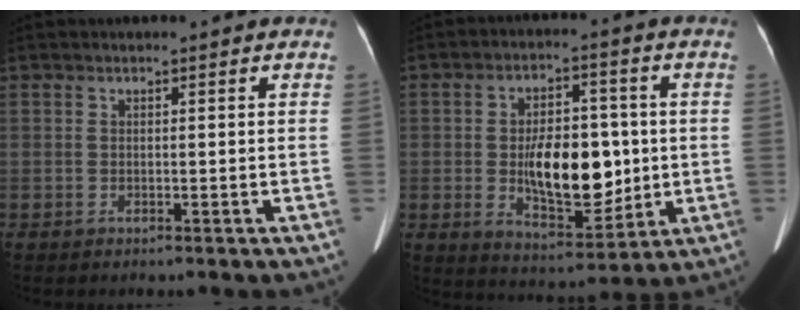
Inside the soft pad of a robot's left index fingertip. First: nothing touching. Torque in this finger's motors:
{"motor_torque": [0.76, 0.00, 0.40, 0.09]}